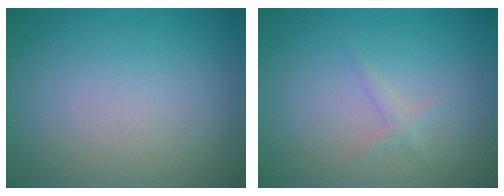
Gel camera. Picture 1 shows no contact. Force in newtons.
{"total": 0.9, "press": 0.9, "slide": 0.0}